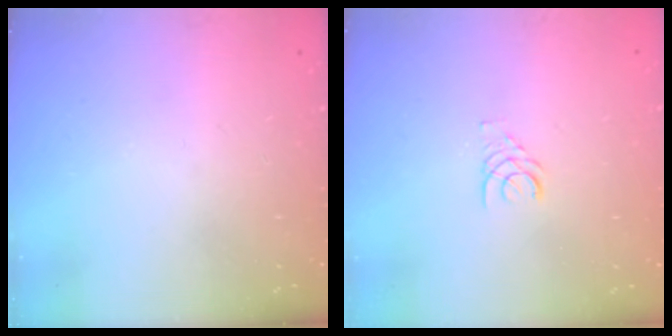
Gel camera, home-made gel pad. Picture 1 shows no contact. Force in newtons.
{"total": 1.7, "press": 1.7, "slide": 0.2}